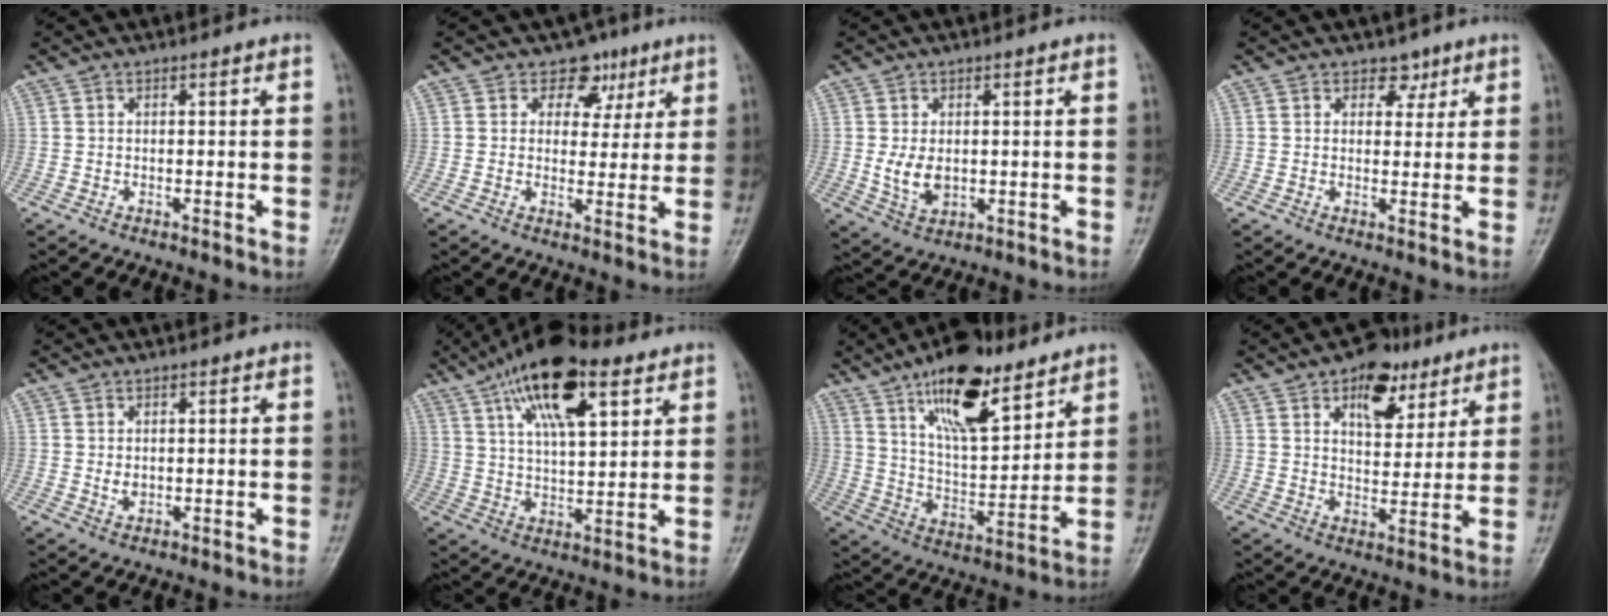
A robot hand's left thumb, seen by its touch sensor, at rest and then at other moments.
{"total": 6.2, "force": [3.2, 5.0, 1.8], "torque": [0.019, -0.005, 0.041]}
{"total": 5.2, "force": [-0.1, 3.5, 3.8], "torque": [-0.059, -0.004, 0.007]}
{"total": 3.3, "force": [1.8, 2.5, 1.0], "torque": [0.015, -0.006, 0.022]}
{"total": 1.8, "force": [0.1, 1.3, 1.3], "torque": [-0.016, 0.003, 0.006]}
{"total": 16.6, "force": [8.5, 6.7, 12.6], "torque": [-0.188, -0.014, 0.146]}
{"total": 17.8, "force": [11.2, 6.9, 12.1], "torque": [-0.167, -0.055, 0.198]}
{"total": 10.8, "force": [6.0, 6.3, 6.4], "torque": [-0.056, -0.026, 0.090]}